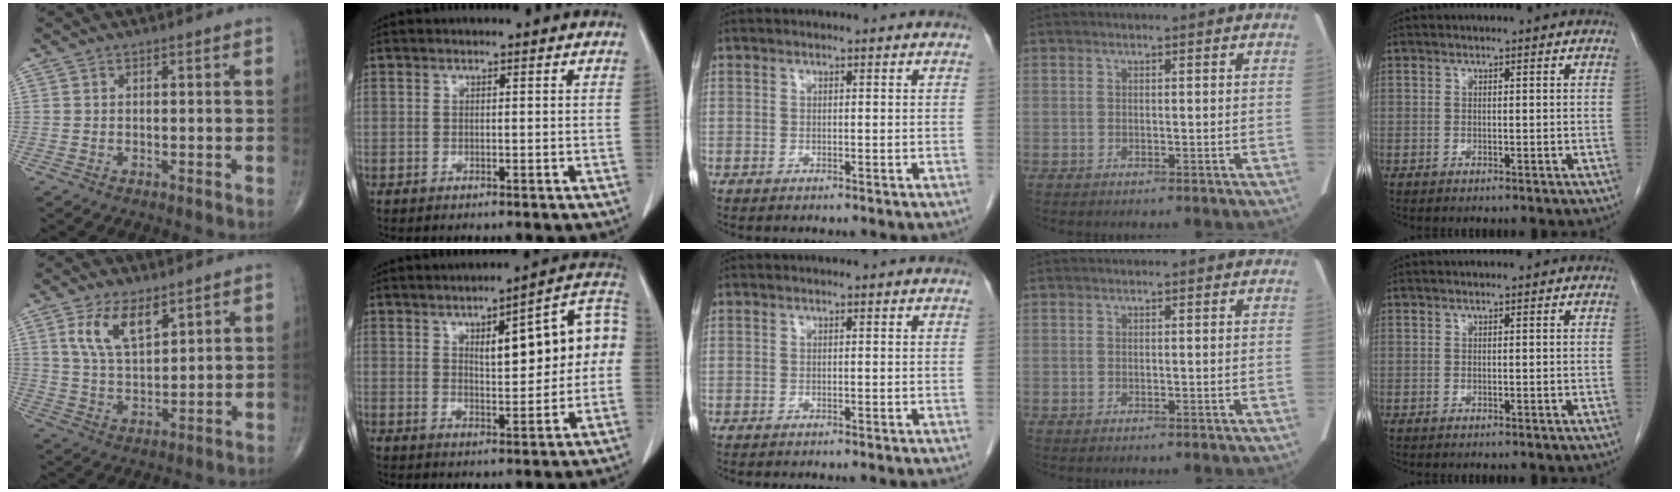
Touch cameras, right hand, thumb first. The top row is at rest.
{"thumb": {"total": 9.4, "force": [4.9, 4.3, 6.7], "torque": [-0.114, -0.023, 0.100]}, "index": {"total": 13.0, "force": [1.9, 3.7, 12.4], "torque": [-0.163, 0.040, 0.027]}, "middle": {"total": 2.9, "force": [-2.5, 0.0, 1.3], "torque": [-0.016, 0.000, -0.028]}}